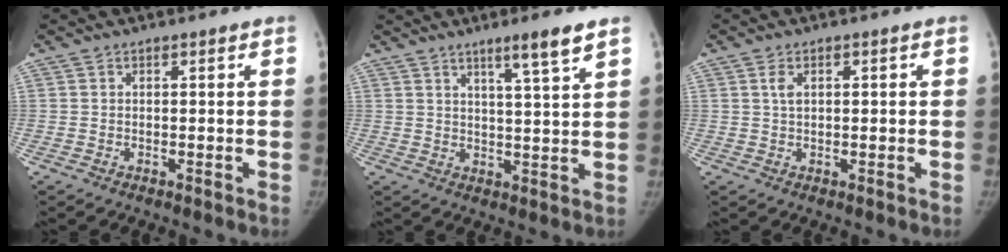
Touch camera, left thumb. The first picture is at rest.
{"total": 6.3, "force": [4.1, -0.4, 4.7], "torque": [-0.073, -0.029, 0.069]}
{"total": 2.1, "force": [0.5, 1.2, 1.6], "torque": [-0.028, 0.009, 0.009]}